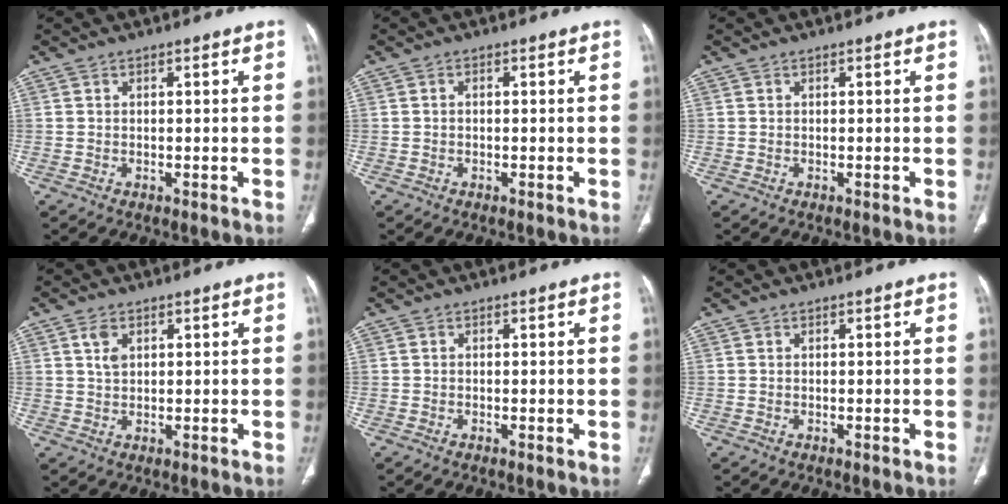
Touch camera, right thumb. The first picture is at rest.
{"total": 0.6, "force": [-0.1, 0.4, 0.4], "torque": [-0.006, 0.001, -0.005]}
{"total": 0.0}
{"total": 2.8, "force": [1.2, 1.7, 1.9], "torque": [-0.034, -0.001, 0.027]}
{"total": 0.5, "force": [-0.2, 0.3, 0.4], "torque": [-0.007, -0.002, -0.005]}
{"total": 0.0}